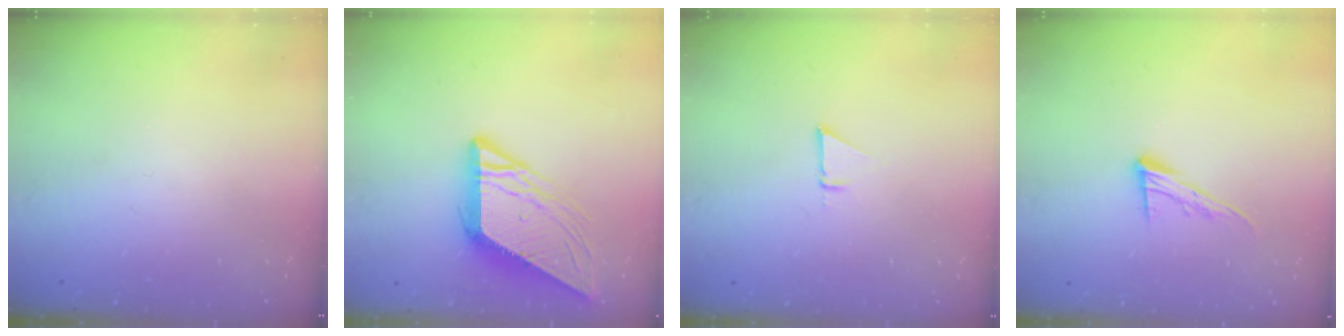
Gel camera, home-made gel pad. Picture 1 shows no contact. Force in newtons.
{"total": 10.6, "press": 10.5, "slide": 1.1}
{"total": 2.5, "press": 2.5, "slide": 0.1}
{"total": 9.8, "press": 9.8, "slide": 0.6}